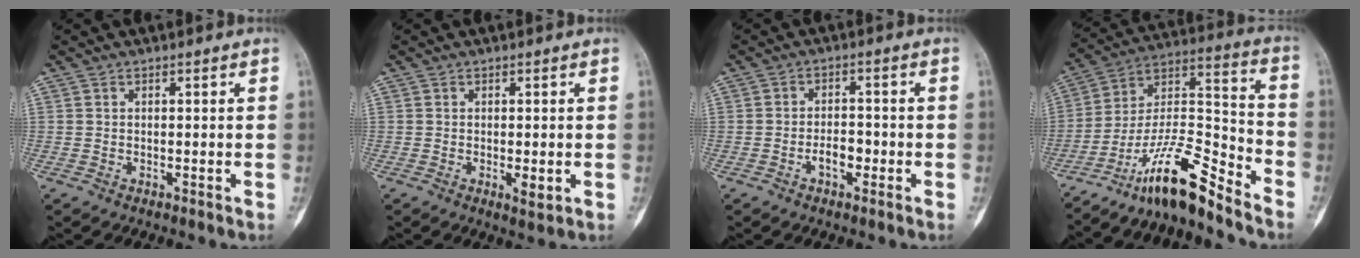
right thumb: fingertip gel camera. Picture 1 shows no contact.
{"total": 2.4, "force": [-0.4, 0.8, 2.2], "torque": [-0.038, -0.007, -0.002]}
{"total": 3.6, "force": [-1.5, 1.9, 2.7], "torque": [-0.036, 0.013, -0.026]}
{"total": 15.2, "force": [-12.1, 2.6, 8.8], "torque": [-0.163, 0.106, -0.219]}